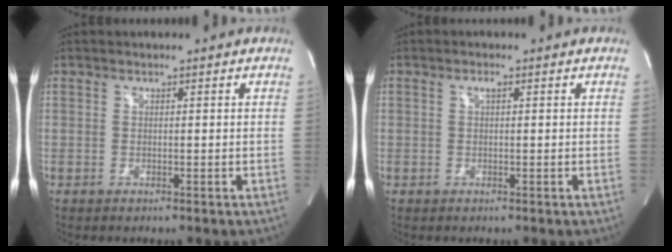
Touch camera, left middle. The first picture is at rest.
{"total": 0.9, "force": [0.3, 0.2, 0.8], "torque": [-0.016, 0.004, 0.005]}